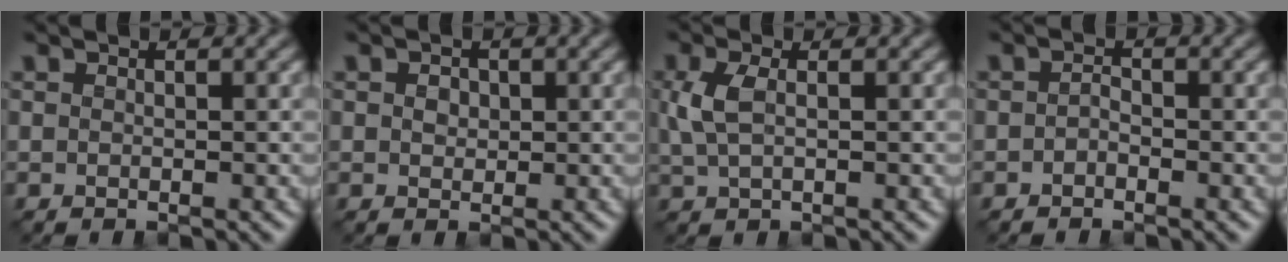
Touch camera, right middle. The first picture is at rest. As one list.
[{"total": 1.4, "force": [0.1, 1.2, 0.7], "torque": [-0.015, -0.001, 0.000]}, {"total": 2.6, "force": [0.2, 1.3, 2.3], "torque": [-0.058, 0.000, 0.005]}, {"total": 1.1, "force": [-0.7, 0.6, 0.6], "torque": [-0.013, -0.003, -0.018]}]